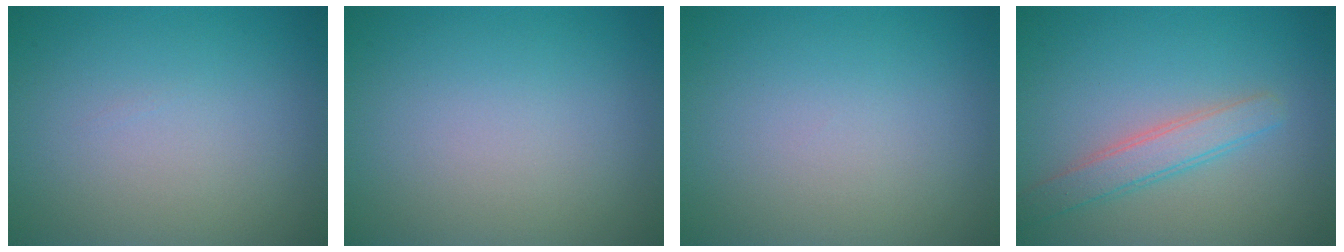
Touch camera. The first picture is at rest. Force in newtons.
{"total": 0.0}
{"total": 0.0}
{"total": 2.7, "press": 2.7, "slide": 0.1}